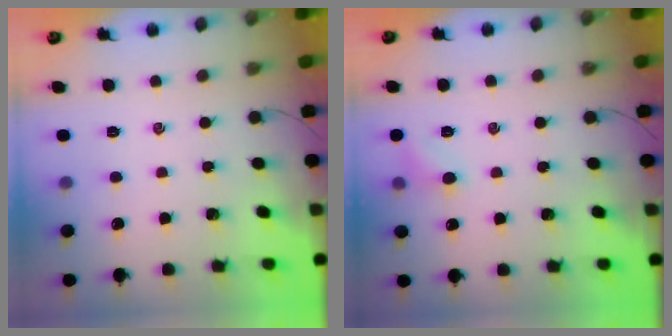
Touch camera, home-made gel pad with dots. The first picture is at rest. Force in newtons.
{"total": 5.8, "press": 5.6, "slide": 1.6}